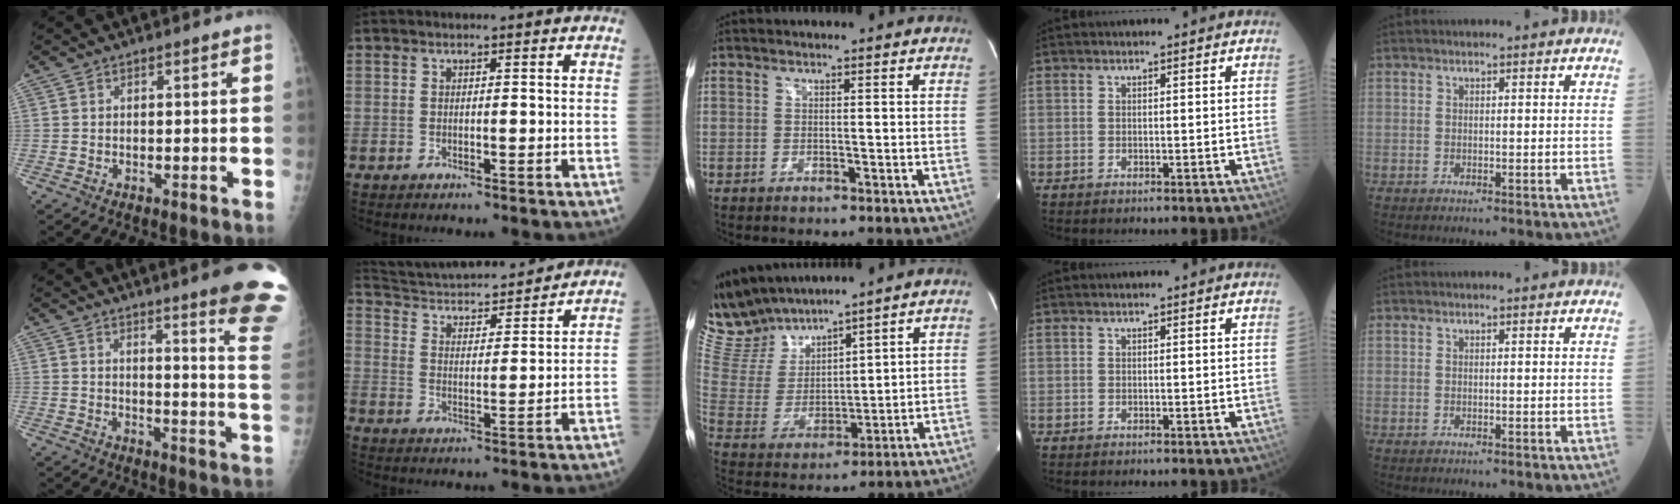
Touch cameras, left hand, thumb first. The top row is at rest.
{"thumb": {"total": 16.5, "force": [12.3, 0.2, 10.9], "torque": [-0.109, -0.101, 0.140]}, "index": {"total": 18.3, "force": [17.1, 2.3, 6.1], "torque": [-0.104, 0.017, 0.265]}, "middle": {"total": 12.1, "force": [11.3, 3.1, 3.1], "torque": [-0.085, 0.014, 0.238]}}